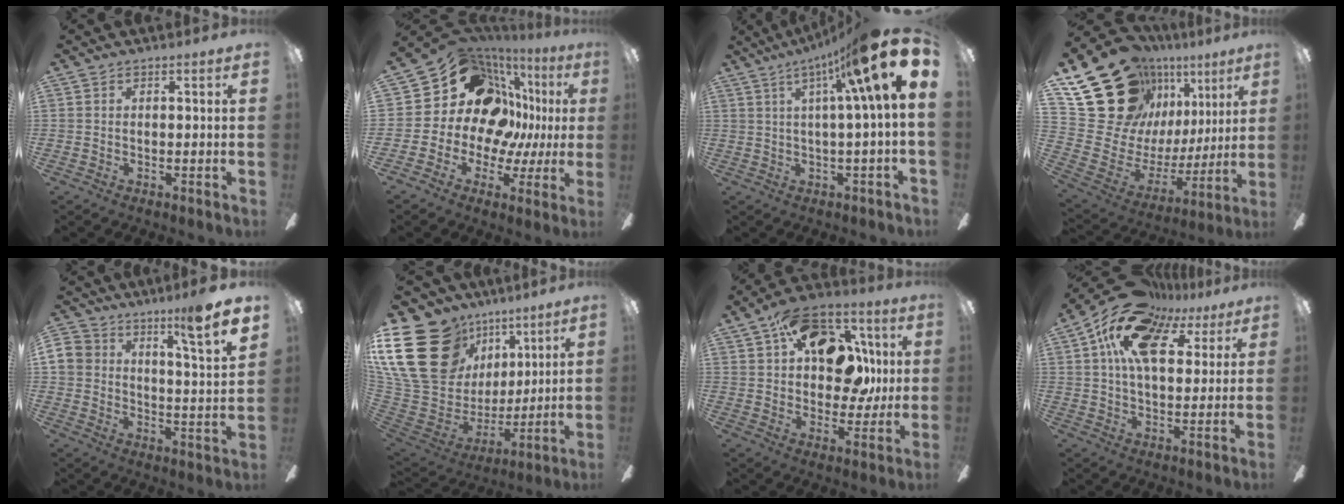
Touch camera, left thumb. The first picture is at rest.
{"total": 19.4, "force": [7.9, 15.2, 9.1], "torque": [-0.161, -0.069, 0.162]}
{"total": 17.1, "force": [8.0, 2.6, 14.9], "torque": [-0.213, -0.059, 0.108]}
{"total": 26.5, "force": [15.8, 17.6, 11.9], "torque": [-0.199, -0.106, 0.332]}
{"total": 13.7, "force": [9.7, 5.0, 8.2], "torque": [-0.129, -0.059, 0.168]}
{"total": 28.1, "force": [11.8, 20.1, 15.6], "torque": [-0.319, -0.065, 0.257]}
{"total": 20.7, "force": [7.2, 13.5, 13.9], "torque": [-0.209, -0.013, 0.131]}
{"total": 18.4, "force": [9.0, 9.8, 12.7], "torque": [-0.251, -0.021, 0.160]}